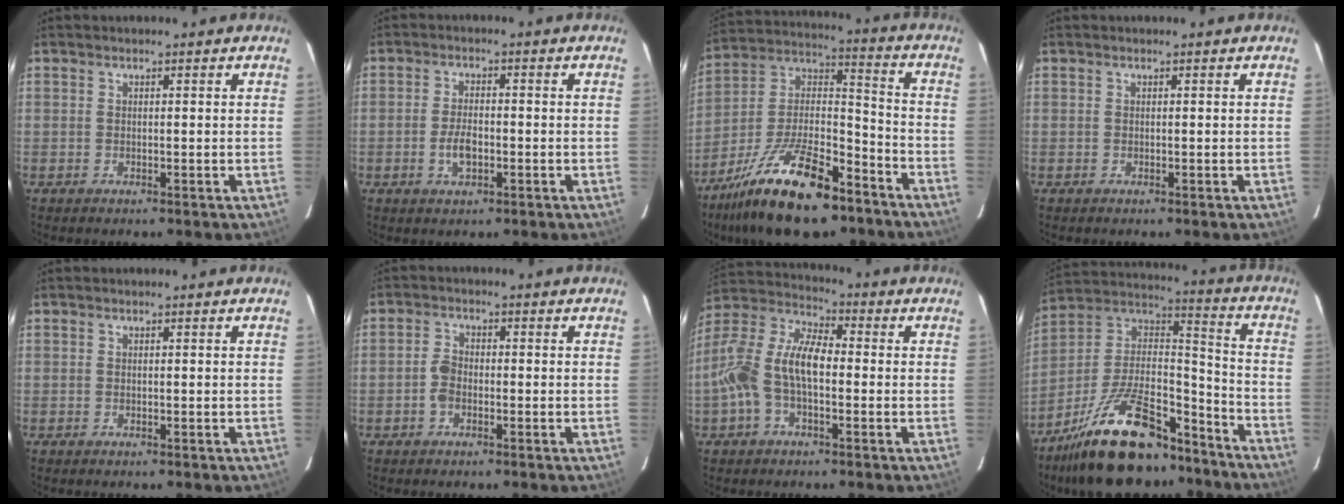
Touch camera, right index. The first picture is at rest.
{"total": 4.4, "force": [-1.4, 2.2, 3.5], "torque": [-0.072, 0.001, -0.023]}
{"total": 22.9, "force": [-14.8, 8.7, 15.2], "torque": [-0.294, -0.007, -0.248]}
{"total": 0.0}
{"total": 0.0}
{"total": 3.0, "force": [-1.2, 2.0, 1.9], "torque": [-0.043, 0.007, -0.025]}
{"total": 12.5, "force": [-2.2, 6.2, 10.7], "torque": [-0.222, 0.019, -0.048]}
{"total": 24.4, "force": [-17.2, 9.7, 14.3], "torque": [-0.273, 0.011, -0.274]}